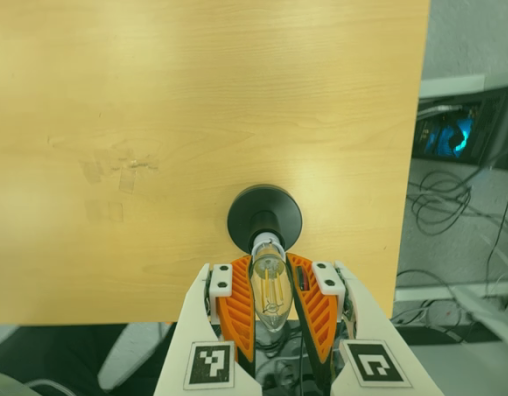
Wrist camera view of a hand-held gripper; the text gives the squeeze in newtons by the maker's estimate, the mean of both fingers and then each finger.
{"total": 19.4, "left": 18.8, "right": 20.0}